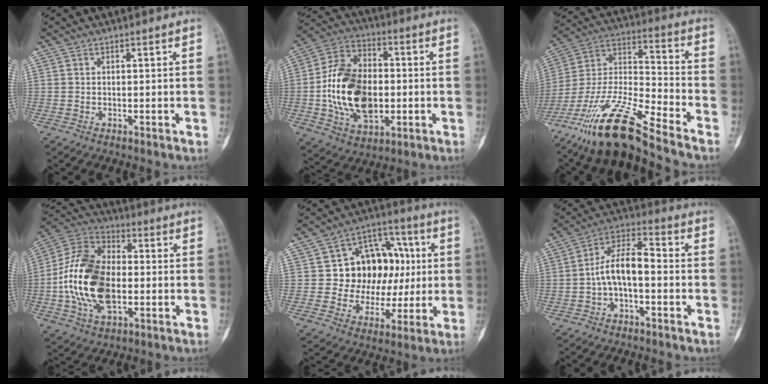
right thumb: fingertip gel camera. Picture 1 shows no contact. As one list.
[{"total": 18.9, "force": [-1.6, 12.4, 14.2], "torque": [-0.237, 0.016, -0.023]}, {"total": 19.3, "force": [-14.7, 2.5, 12.2], "torque": [-0.262, 0.053, -0.277]}, {"total": 19.8, "force": [-2.3, 12.3, 15.4], "torque": [-0.287, 0.019, -0.044]}, {"total": 16.7, "force": [1.9, 13.0, 10.3], "torque": [-0.088, 0.024, 0.037]}, {"total": 9.3, "force": [-1.8, 4.5, 8.0], "torque": [-0.140, 0.045, -0.042]}]